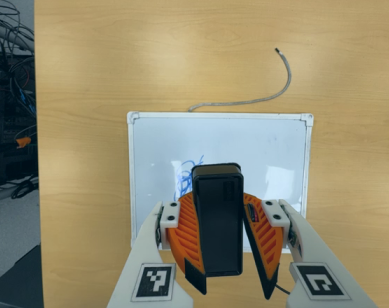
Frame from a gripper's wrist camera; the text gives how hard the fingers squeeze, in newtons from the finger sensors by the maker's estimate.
{"total": 10.2, "left": 10.2, "right": 10.1}